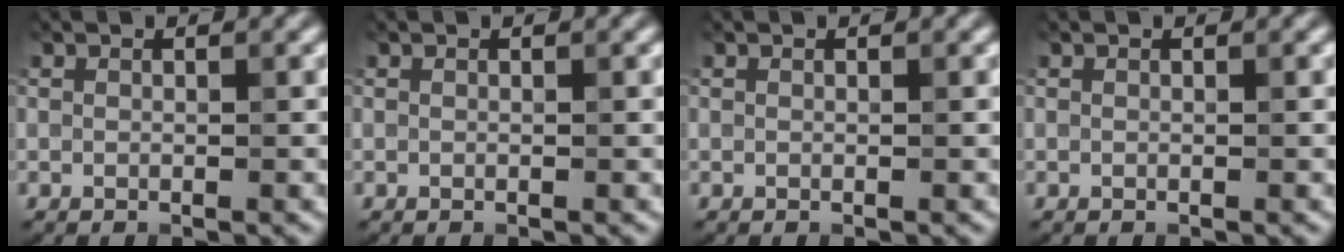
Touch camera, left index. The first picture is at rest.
{"total": 0.0}
{"total": 0.0}
{"total": 0.0}